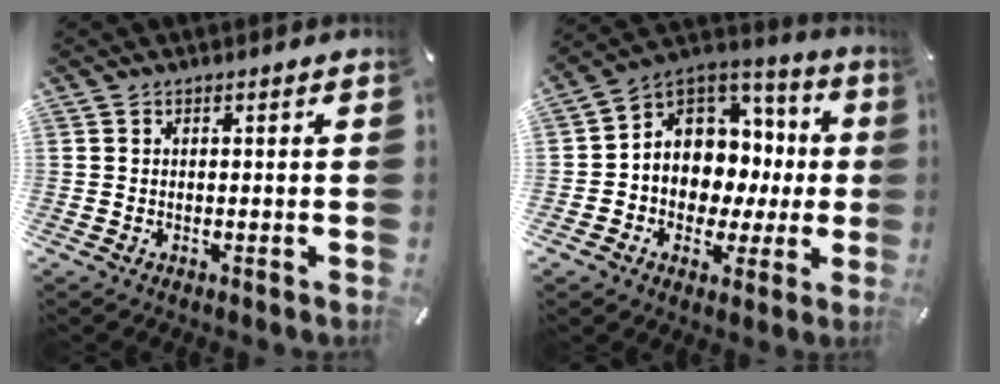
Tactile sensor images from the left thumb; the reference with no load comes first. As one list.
[{"total": 9.9, "force": [1.1, 9.3, 3.3], "torque": [-0.051, -0.033, 0.030]}]